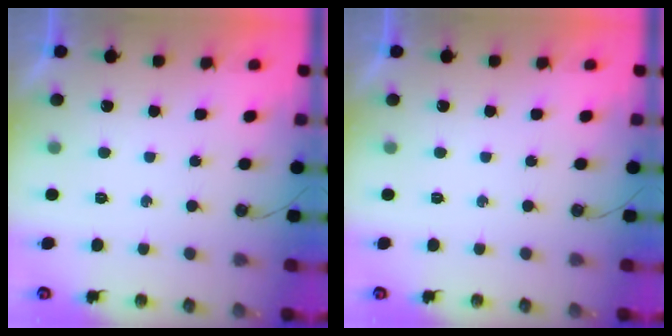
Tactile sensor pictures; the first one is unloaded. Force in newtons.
{"total": 0.0}